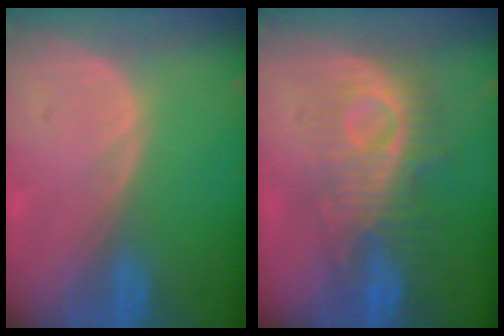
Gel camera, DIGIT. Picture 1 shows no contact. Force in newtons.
{"total": 8.8, "press": 8.3, "slide": 2.8}